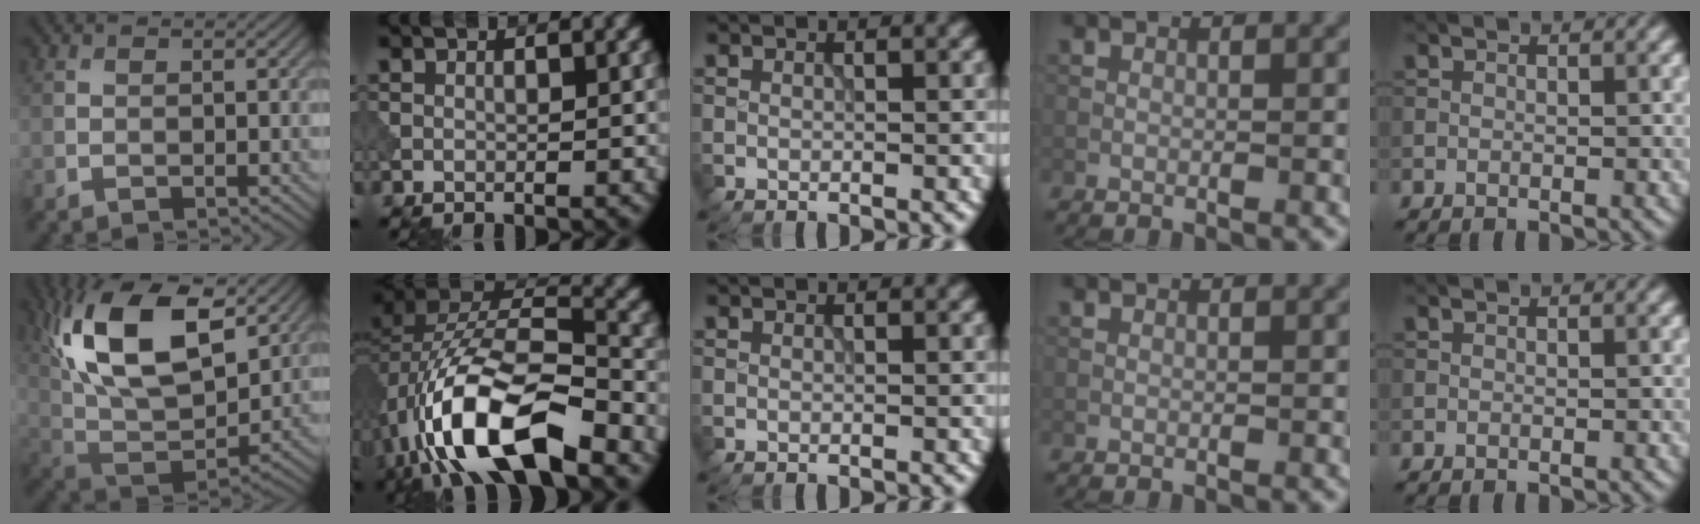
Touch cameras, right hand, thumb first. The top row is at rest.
{"thumb": {"total": 17.7, "force": [7.9, 9.1, 12.9], "torque": [-0.267, 0.018, 0.136]}, "index": {"total": 14.2, "force": [-6.4, 6.1, 11.1], "torque": [-0.213, 0.003, -0.120]}}